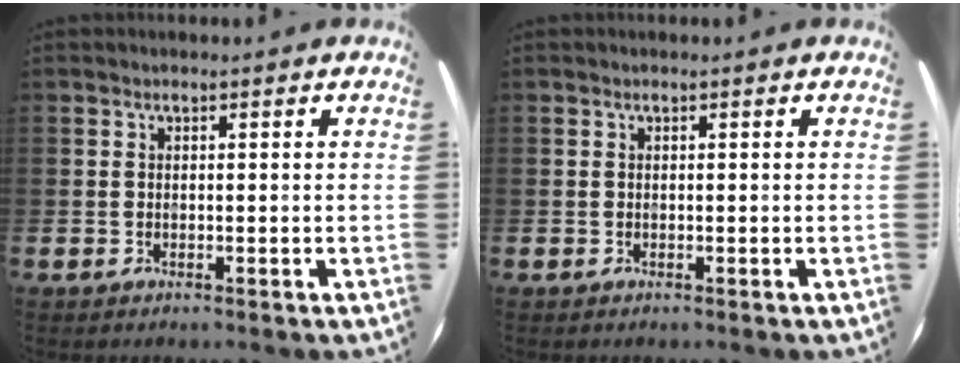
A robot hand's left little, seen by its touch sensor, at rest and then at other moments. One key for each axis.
{"total": 0.0}